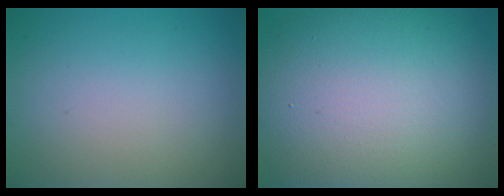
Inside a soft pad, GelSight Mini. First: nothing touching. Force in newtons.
{"total": 15.7, "press": 15.7, "slide": 0.8}